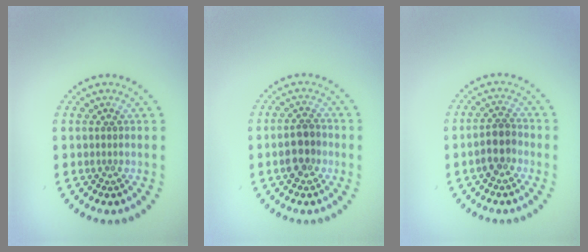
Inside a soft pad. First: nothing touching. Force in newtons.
{"total": 2.7, "press": 2.7, "slide": 0.6}
{"total": 2.5, "press": 2.3, "slide": 1.0}